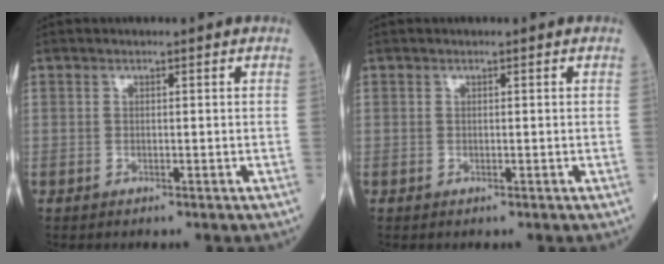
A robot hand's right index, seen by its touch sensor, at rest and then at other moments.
{"total": 0.0}